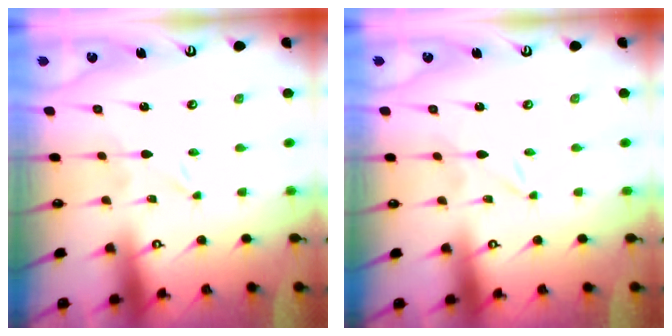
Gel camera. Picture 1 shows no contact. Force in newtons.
{"total": 0.0}